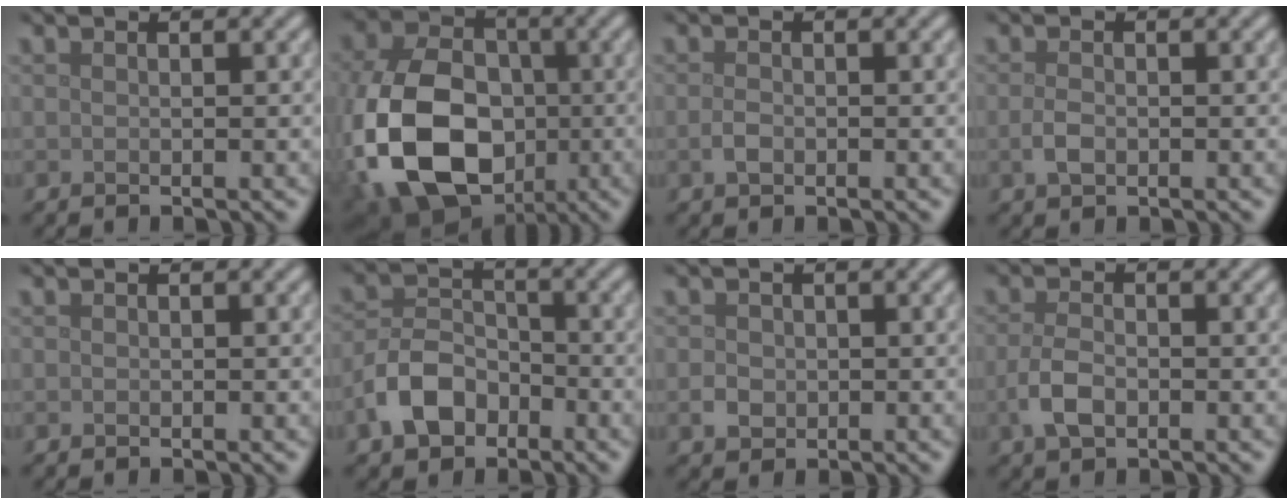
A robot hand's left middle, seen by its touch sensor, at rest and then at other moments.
{"total": 14.2, "force": [-3.6, 10.1, 9.4], "torque": [-0.215, -0.024, -0.070]}
{"total": 1.0, "force": [-0.3, 0.7, 0.7], "torque": [-0.018, -0.002, -0.008]}
{"total": 1.5, "force": [-0.3, 0.9, 1.1], "torque": [-0.024, -0.001, -0.007]}
{"total": 0.0}
{"total": 5.0, "force": [-2.6, 3.4, 2.6], "torque": [-0.051, 0.002, -0.055]}
{"total": 1.4, "force": [-0.2, 1.3, 0.6], "torque": [-0.007, -0.003, -0.007]}
{"total": 2.7, "force": [-0.8, 1.6, 2.1], "torque": [-0.046, -0.002, -0.017]}